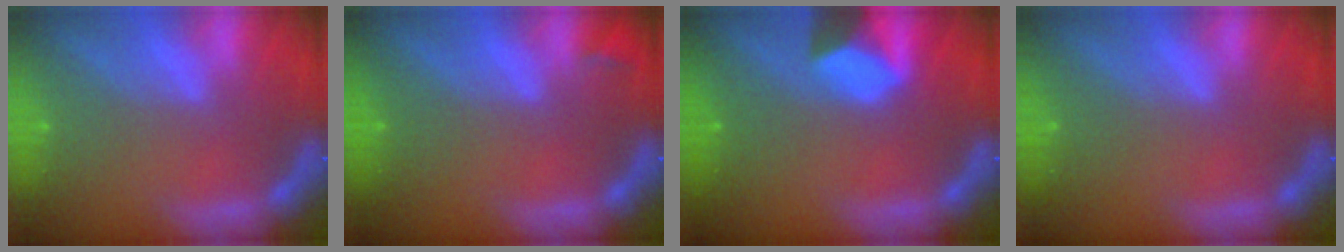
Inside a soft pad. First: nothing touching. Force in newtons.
{"total": 0.9}
{"total": 4.4}
{"total": 0.0}